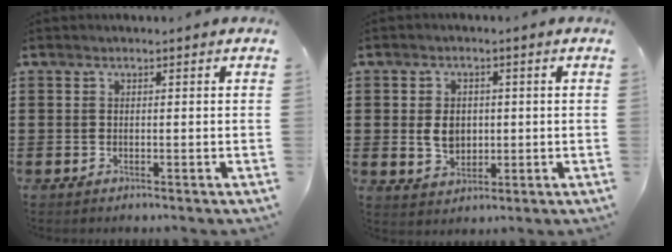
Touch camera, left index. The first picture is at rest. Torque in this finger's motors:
{"motor_torque": [0.89, 0.04, 0.50, 0.11]}